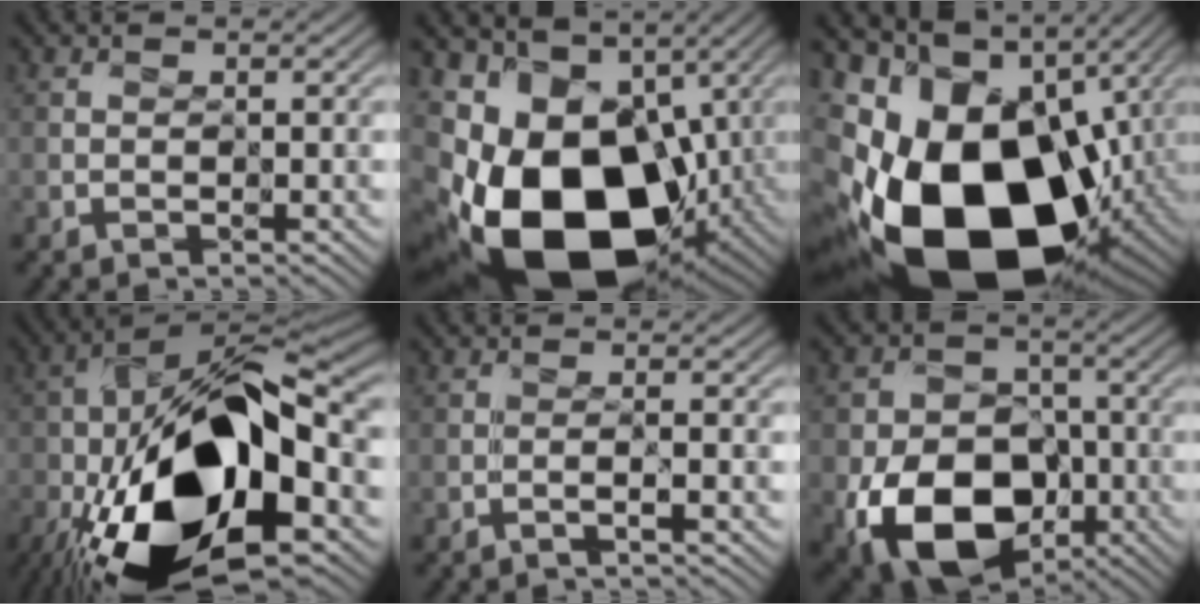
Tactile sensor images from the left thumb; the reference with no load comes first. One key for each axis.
{"total": 20.5, "fx": -5.9, "fy": 13.8, "fz": 14.0, "tx": -0.289, "ty": -0.037, "tz": -0.086}
{"total": 22.6, "fx": -6.3, "fy": 14.0, "fz": 16.5, "tx": -0.343, "ty": -0.036, "tz": -0.089}
{"total": 20.2, "fx": -8.0, "fy": 9.6, "fz": 15.9, "tx": -0.314, "ty": -0.034, "tz": -0.127}
{"total": 1.1, "fx": -0.7, "fy": -0.5, "fz": 0.6, "tx": -0.012, "ty": 0.006, "tz": -0.021}
{"total": 14.4, "fx": -5.6, "fy": 10.0, "fz": 8.7, "tx": -0.172, "ty": -0.046, "tz": -0.103}